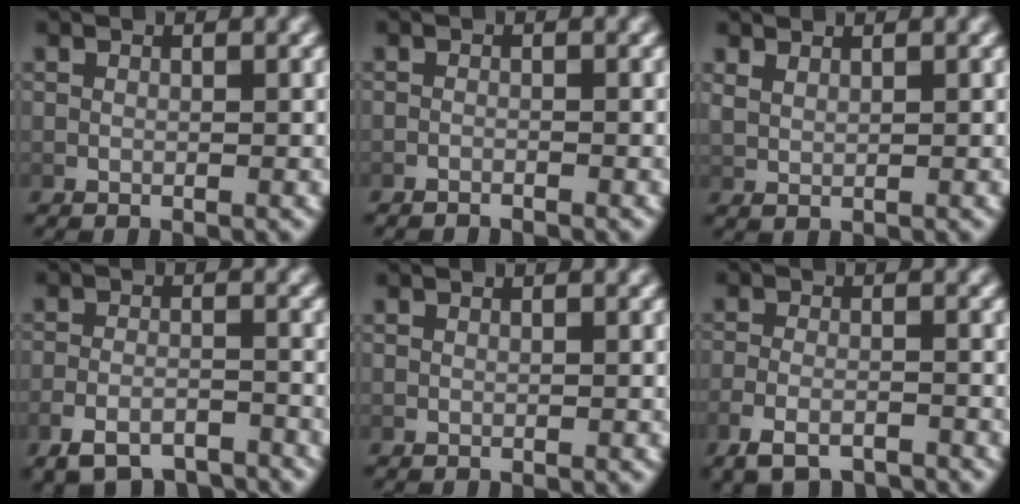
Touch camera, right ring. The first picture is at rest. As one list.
[{"total": 1.2, "force": [-1.2, 0.0, 0.0], "torque": [-0.005, -0.003, -0.021]}, {"total": 1.5, "force": [1.3, 0.4, 0.5], "torque": [-0.010, 0.000, 0.033]}, {"total": 4.9, "force": [-4.4, 1.6, 1.5], "torque": [-0.023, -0.008, -0.071]}, {"total": 0.0}, {"total": 3.8, "force": [-3.2, 1.3, 1.6], "torque": [-0.034, -0.008, -0.049]}]